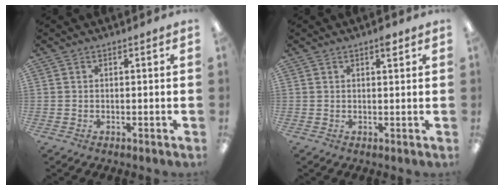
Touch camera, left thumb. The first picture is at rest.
{"total": 2.4, "force": [1.5, 0.8, 1.7], "torque": [-0.021, -0.004, 0.022]}